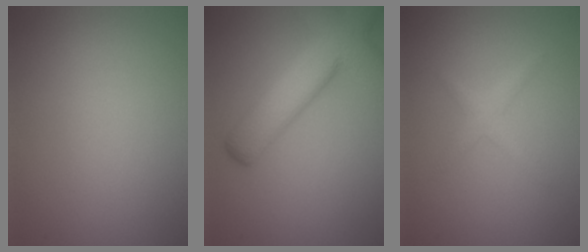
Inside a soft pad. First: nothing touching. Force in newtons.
{"total": 7.6, "press": 7.6, "slide": 0.5}
{"total": 1.4, "press": 1.4, "slide": 0.1}